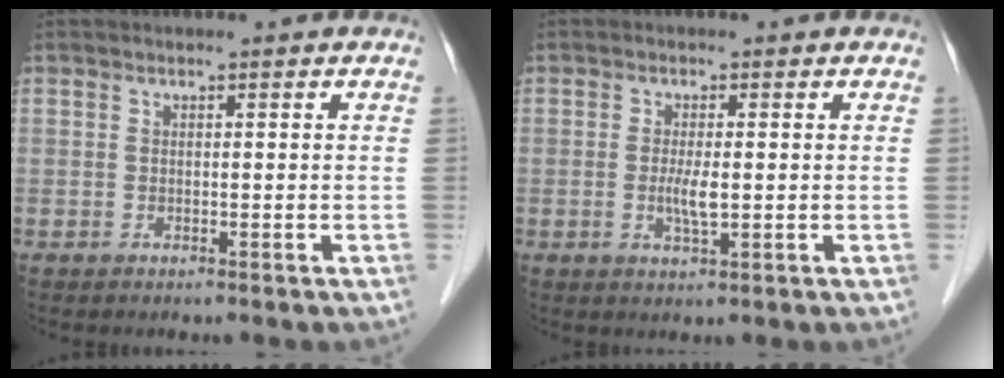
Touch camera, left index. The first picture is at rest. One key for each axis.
{"total": 2.8, "fx": -0.2, "fy": 0.5, "fz": 2.8, "tx": -0.059, "ty": -0.004, "tz": -0.003}